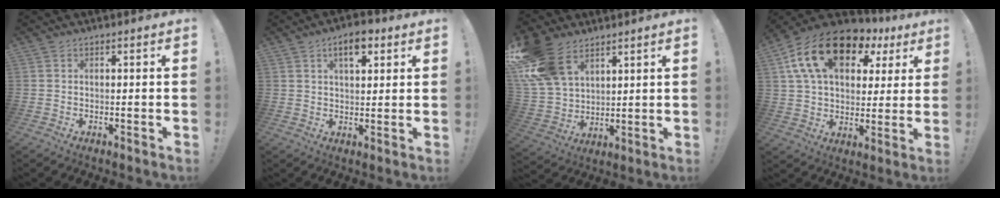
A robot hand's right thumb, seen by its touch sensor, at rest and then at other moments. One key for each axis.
{"total": 6.9, "fx": 3.5, "fy": 3.3, "fz": 4.9, "tx": -0.067, "ty": -0.008, "tz": 0.058}
{"total": 17.1, "fx": 9.9, "fy": 10.7, "fz": 8.9, "tx": -0.181, "ty": -0.045, "tz": 0.192}
{"total": 20.4, "fx": 9.8, "fy": 12.1, "fz": 13.3, "tx": -0.224, "ty": -0.033, "tz": 0.178}